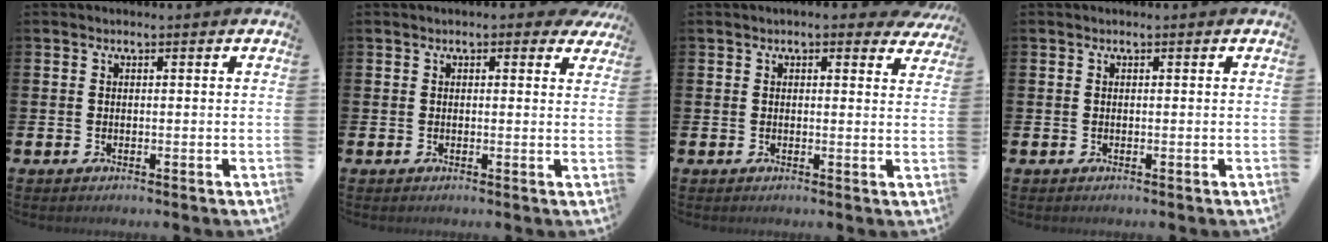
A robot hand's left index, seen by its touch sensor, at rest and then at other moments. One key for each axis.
{"total": 1.2, "fx": 0.9, "fy": 0.5, "fz": 0.5, "tx": -0.002, "ty": 0.005, "tz": 0.014}
{"total": 2.2, "fx": 2.1, "fy": 0.6, "fz": 0.5, "tx": -0.005, "ty": -0.005, "tz": 0.035}
{"total": 0.0}